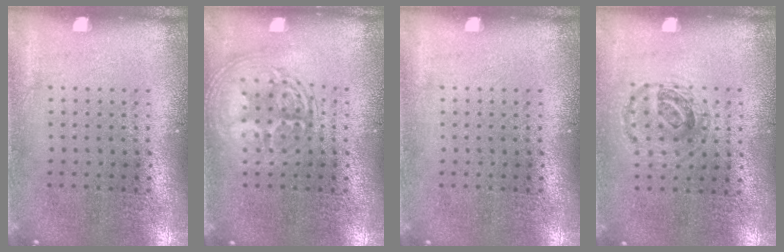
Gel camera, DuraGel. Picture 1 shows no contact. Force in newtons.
{"total": 2.6, "press": 2.6, "slide": 0.2}
{"total": 0.0}
{"total": 1.0, "press": 0.9, "slide": 0.3}